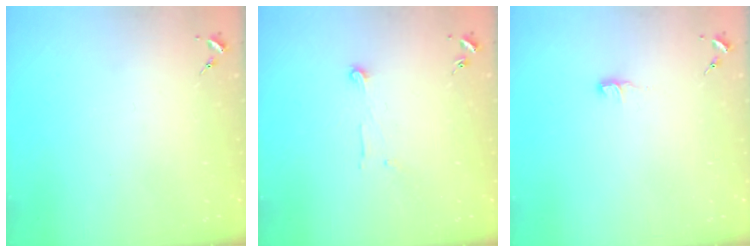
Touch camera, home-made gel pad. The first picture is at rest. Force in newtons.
{"total": 5.3, "press": 5.3, "slide": 0.2}
{"total": 5.0, "press": 5.0, "slide": 0.4}